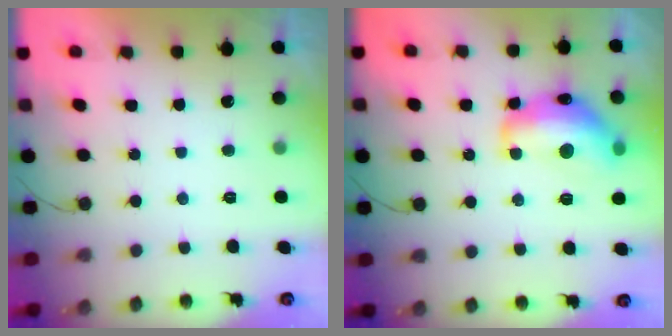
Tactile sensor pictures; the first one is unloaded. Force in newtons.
{"total": 16.3, "press": 16.2, "slide": 1.1}